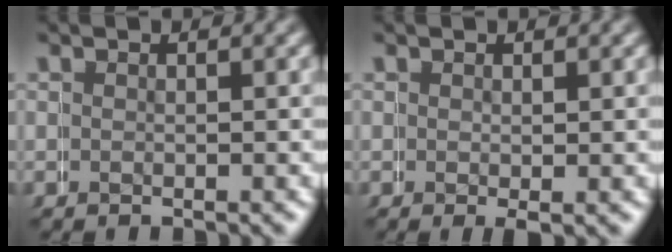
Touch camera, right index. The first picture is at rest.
{"total": 0.6, "force": [0.0, 0.1, 0.6], "torque": [-0.006, -0.005, 0.002]}